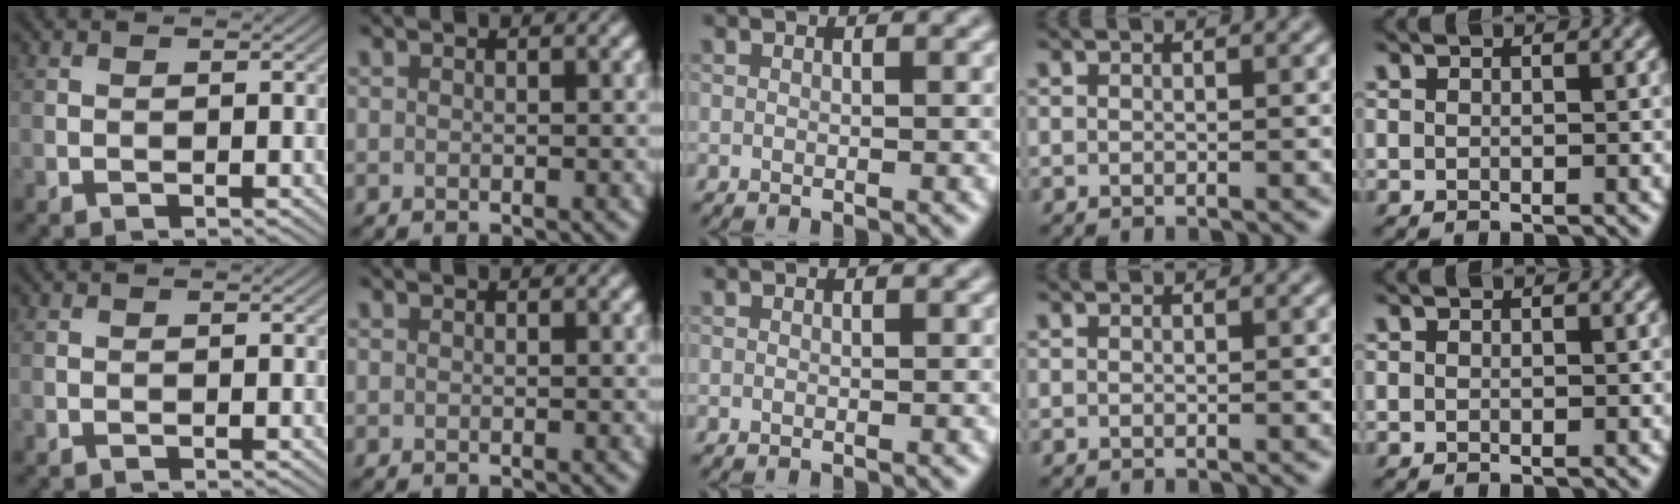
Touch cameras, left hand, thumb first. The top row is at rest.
{}